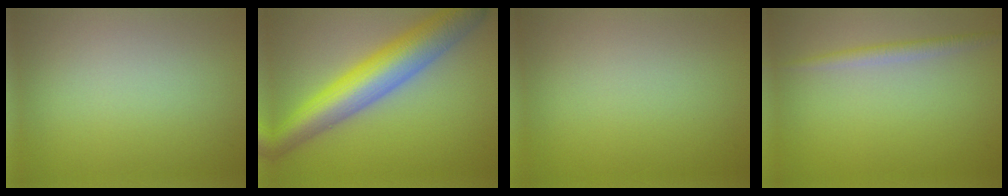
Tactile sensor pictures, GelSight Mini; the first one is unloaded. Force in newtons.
{"total": 9.0, "press": 9.0, "slide": 0.2}
{"total": 0.0}
{"total": 1.7, "press": 1.7, "slide": 0.1}